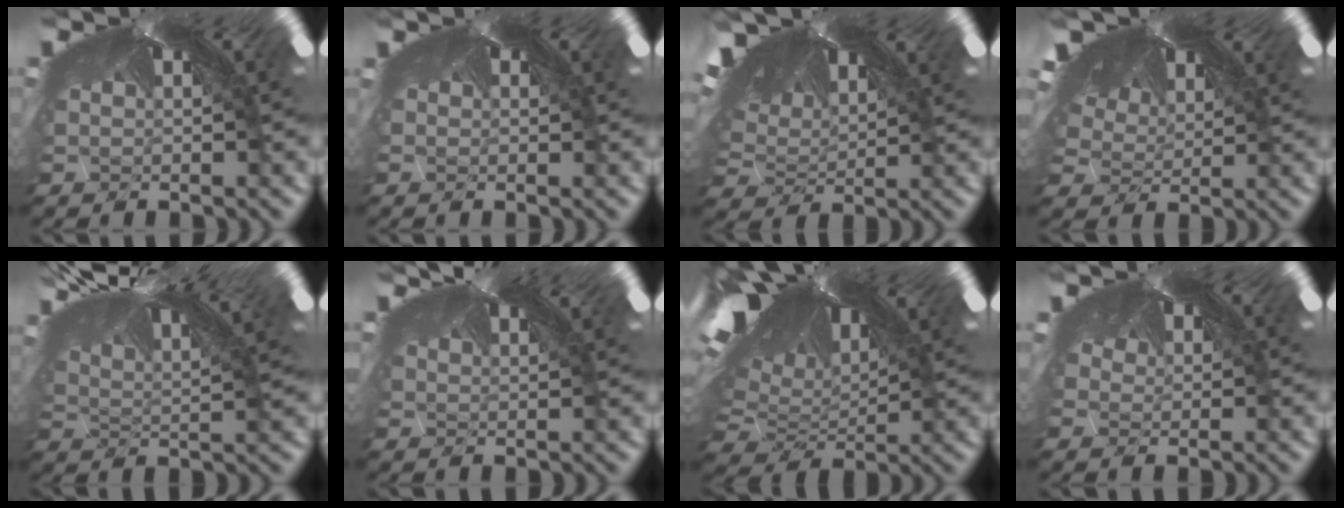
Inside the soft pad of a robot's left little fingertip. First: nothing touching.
{"total": 0.6, "force": [0.4, 0.3, 0.2], "torque": [-0.003, 0.001, 0.002]}
{"total": 2.7, "force": [-2.6, 0.2, 0.4], "torque": [-0.038, -0.040, -0.029]}
{"total": 1.7, "force": [-1.3, 0.8, 0.8], "torque": [-0.027, -0.016, -0.019]}
{"total": 2.5, "force": [-2.5, 0.2, -0.3], "torque": [-0.018, -0.036, -0.024]}
{"total": 0.5, "force": [-0.4, -0.3, 0.2], "torque": [0.006, -0.006, 0.002]}
{"total": 2.2, "force": [-2.2, -0.3, 0.0], "torque": [-0.038, -0.046, -0.017]}
{"total": 0.8, "force": [0.1, 0.4, 0.7], "torque": [-0.007, 0.000, 0.005]}